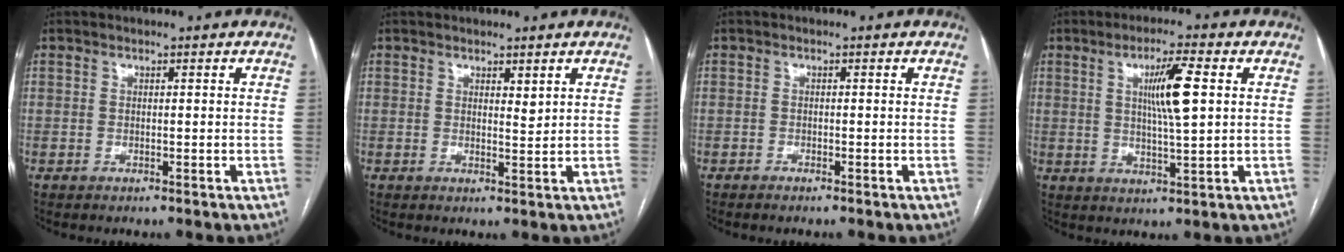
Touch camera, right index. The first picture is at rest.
{"total": 1.4, "force": [0.9, 0.3, 1.0], "torque": [-0.017, -0.009, 0.018]}
{"total": 0.7, "force": [-0.6, 0.0, 0.3], "torque": [-0.011, -0.001, -0.010]}
{"total": 7.6, "force": [1.8, 0.3, 7.3], "torque": [-0.131, 0.000, 0.032]}